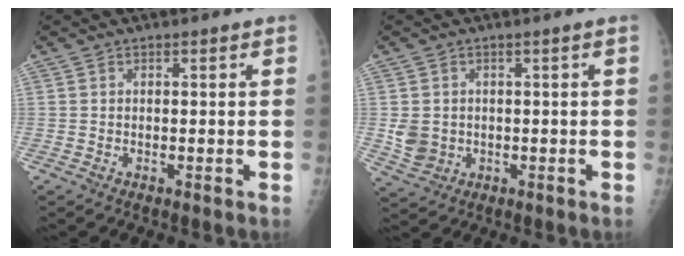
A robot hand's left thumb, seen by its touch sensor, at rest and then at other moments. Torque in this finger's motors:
{"motor_torque": [0.41, 0.38, 0.18, -0.34, 0.16]}